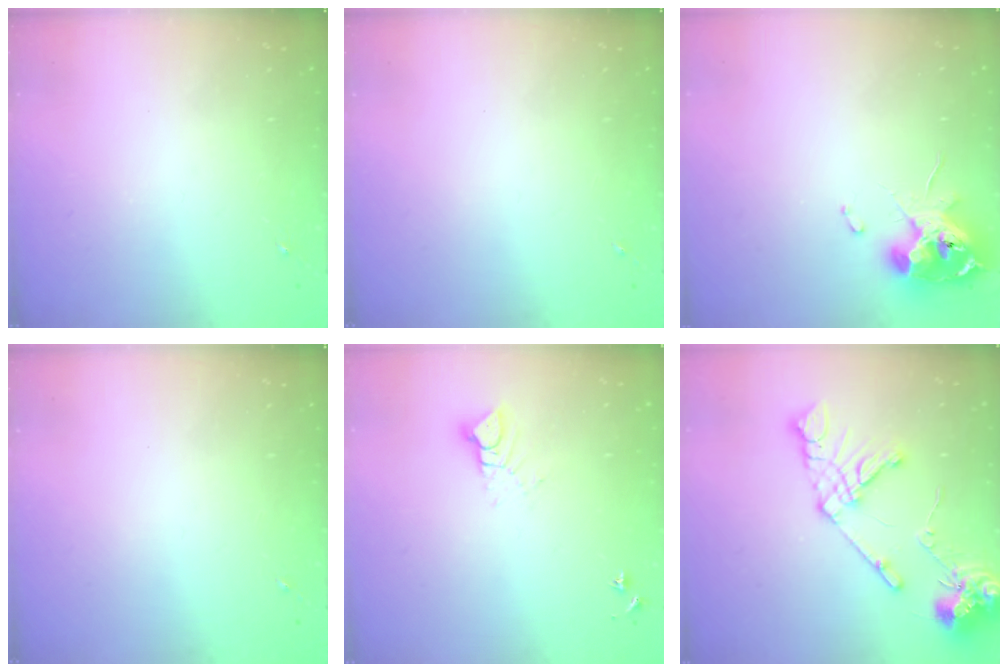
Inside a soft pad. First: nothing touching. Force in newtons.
{"total": 0.0}
{"total": 11.2, "press": 11.2, "slide": 1.3}
{"total": 0.0}
{"total": 6.3, "press": 6.3, "slide": 0.1}
{"total": 15.5, "press": 15.3, "slide": 2.3}